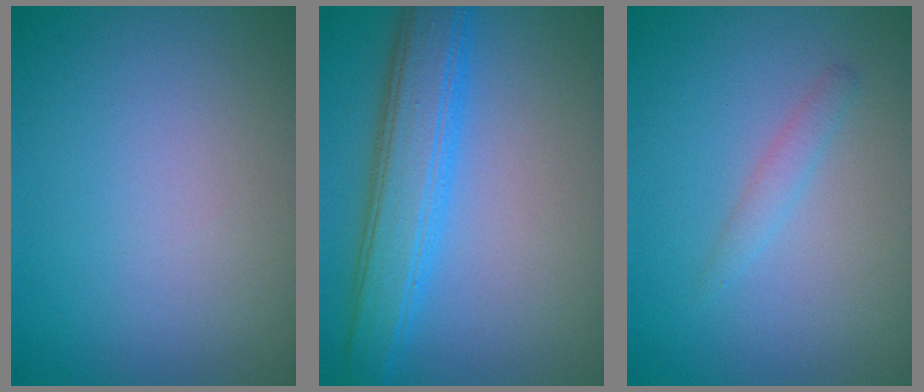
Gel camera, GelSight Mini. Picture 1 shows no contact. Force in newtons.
{"total": 5.7, "press": 5.7, "slide": 0.1}
{"total": 1.2, "press": 1.2, "slide": 0.0}